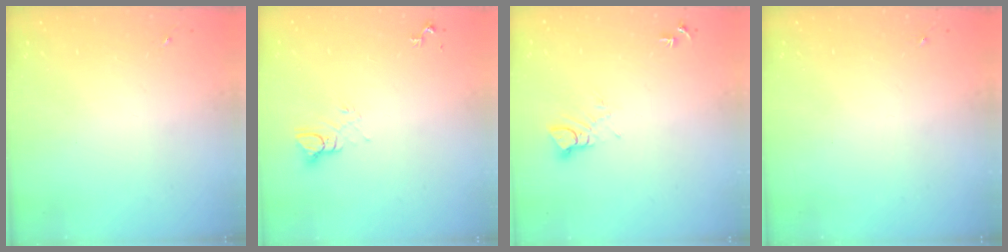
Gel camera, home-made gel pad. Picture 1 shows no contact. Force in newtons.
{"total": 5.1, "press": 5.1, "slide": 0.5}
{"total": 4.4, "press": 4.3, "slide": 0.2}
{"total": 0.0}